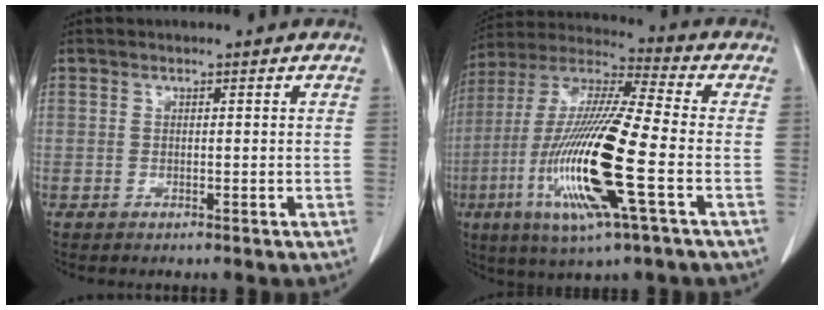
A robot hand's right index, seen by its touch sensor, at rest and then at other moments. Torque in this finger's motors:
{"motor_torque": [2.14, 0.00, 0.75, 0.20]}